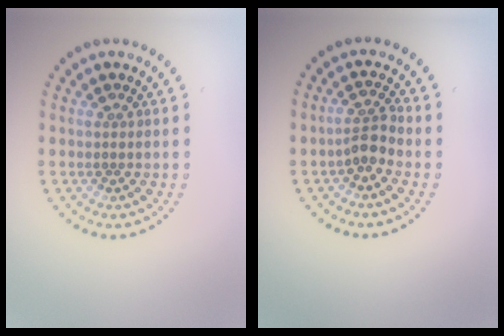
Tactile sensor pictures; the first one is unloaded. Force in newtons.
{"total": 2.2, "press": 1.8, "slide": 1.3}